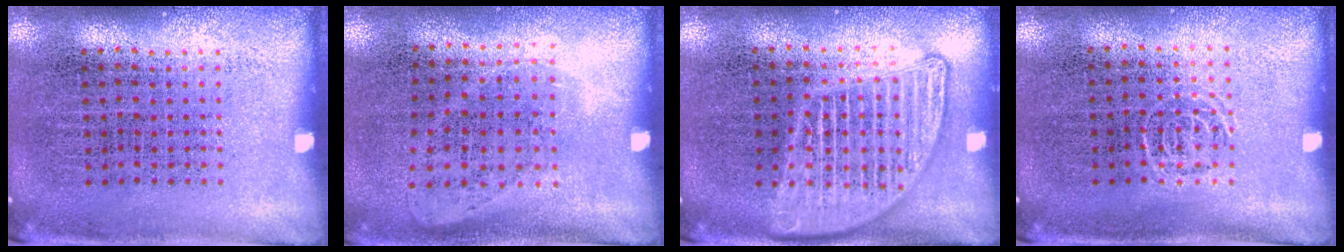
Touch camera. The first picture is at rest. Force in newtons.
{"total": 1.1, "press": 0.9, "slide": 0.6}
{"total": 2.8, "press": 2.8, "slide": 0.3}
{"total": 0.5, "press": 0.4, "slide": 0.3}